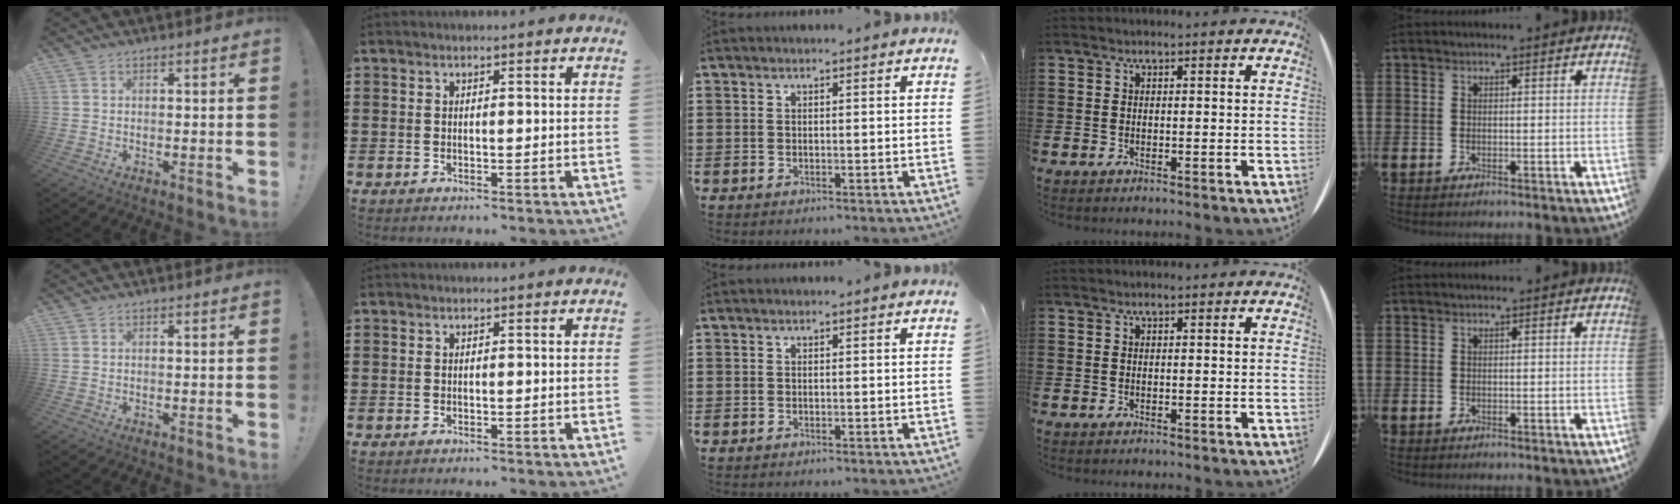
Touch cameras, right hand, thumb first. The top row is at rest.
{}